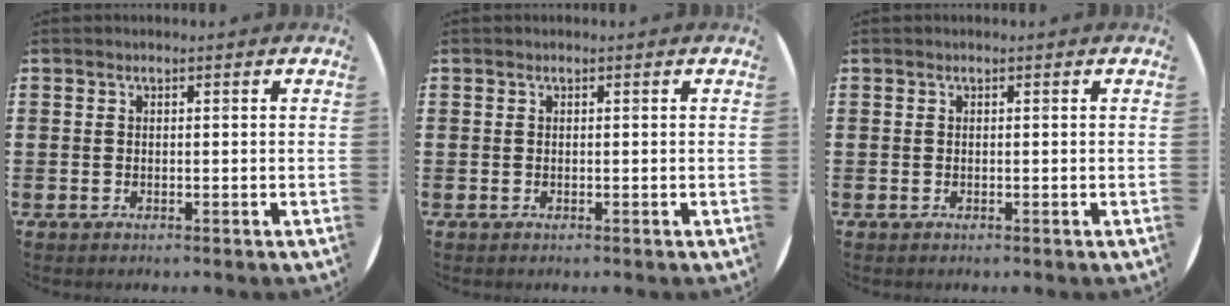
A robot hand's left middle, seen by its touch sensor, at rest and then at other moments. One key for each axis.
{"total": 0.0}
{"total": 0.0}